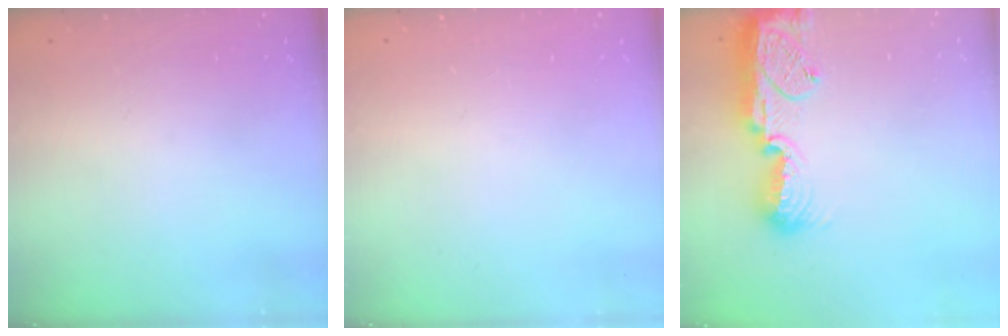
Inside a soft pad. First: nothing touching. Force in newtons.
{"total": 0.0}
{"total": 13.6, "press": 13.4, "slide": 2.3}